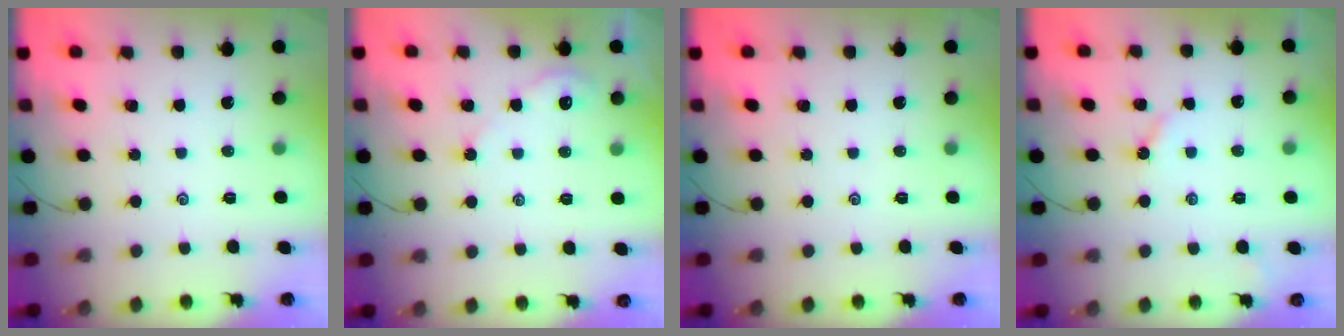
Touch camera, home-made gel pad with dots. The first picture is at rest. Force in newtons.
{"total": 2.1, "press": 2.1, "slide": 0.3}
{"total": 0.0}
{"total": 2.4, "press": 2.3, "slide": 0.3}